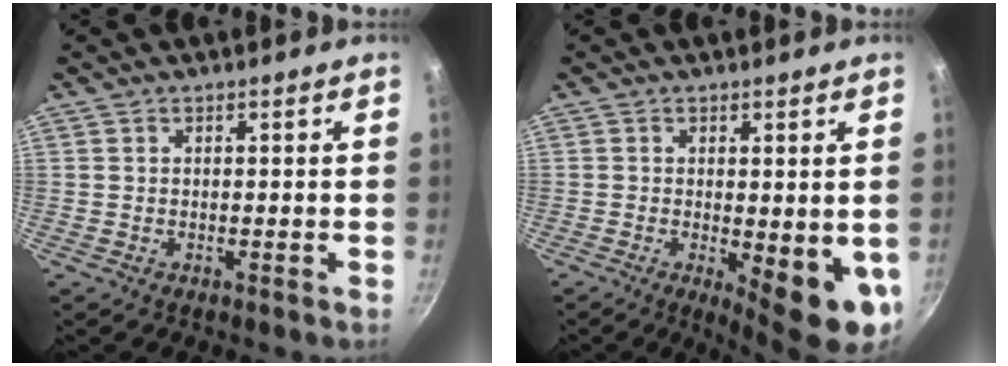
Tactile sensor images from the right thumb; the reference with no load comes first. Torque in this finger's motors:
{"motor_torque": [0.38, 0.88, -0.07, -0.07, 0.11]}